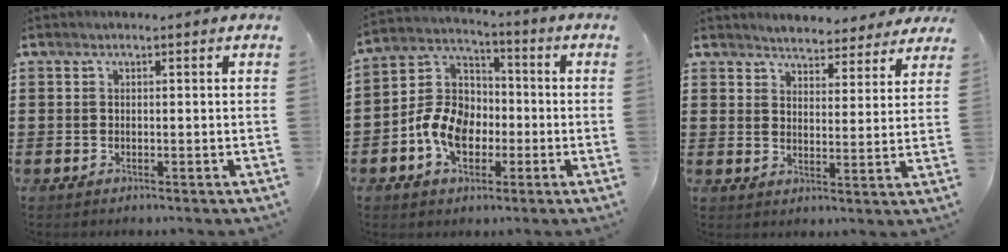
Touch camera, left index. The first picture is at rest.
{"total": 9.1, "force": [-3.1, 6.7, 5.3], "torque": [-0.140, 0.016, -0.067]}
{"total": 3.7, "force": [3.6, 0.5, -0.1], "torque": [-0.017, -0.012, 0.065]}